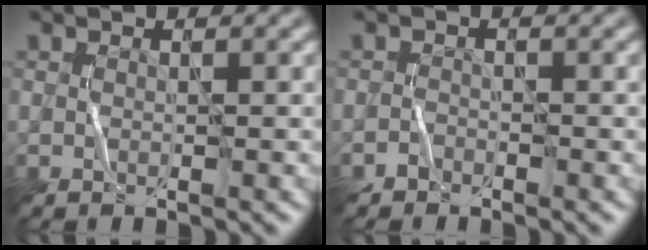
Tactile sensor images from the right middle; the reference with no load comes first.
{"total": 0.8, "force": [-0.7, 0.2, -0.3], "torque": [0.006, 0.009, -0.015]}